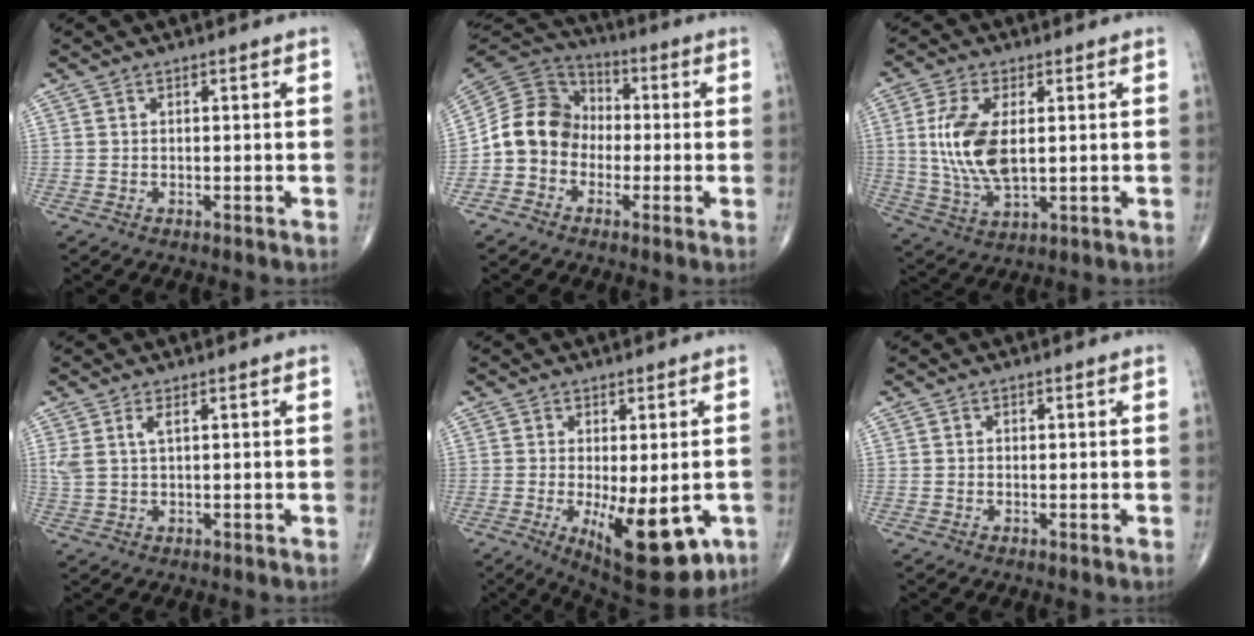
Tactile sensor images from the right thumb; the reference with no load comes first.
{"total": 11.2, "force": [-2.3, 9.6, 5.3], "torque": [-0.084, 0.047, -0.056]}
{"total": 11.9, "force": [1.4, 5.8, 10.3], "torque": [-0.214, -0.011, 0.034]}
{"total": 3.2, "force": [1.2, 1.1, 2.8], "torque": [-0.076, 0.006, 0.033]}
{"total": 14.4, "force": [-4.4, 5.6, 12.5], "torque": [-0.161, -0.018, -0.045]}
{"total": 0.0}